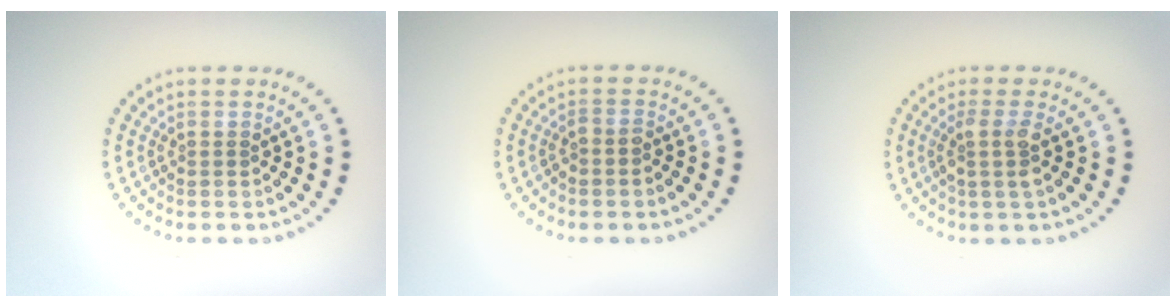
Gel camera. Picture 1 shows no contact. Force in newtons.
{"total": 0.8, "press": 0.6, "slide": 0.5}
{"total": 2.1, "press": 1.6, "slide": 1.4}